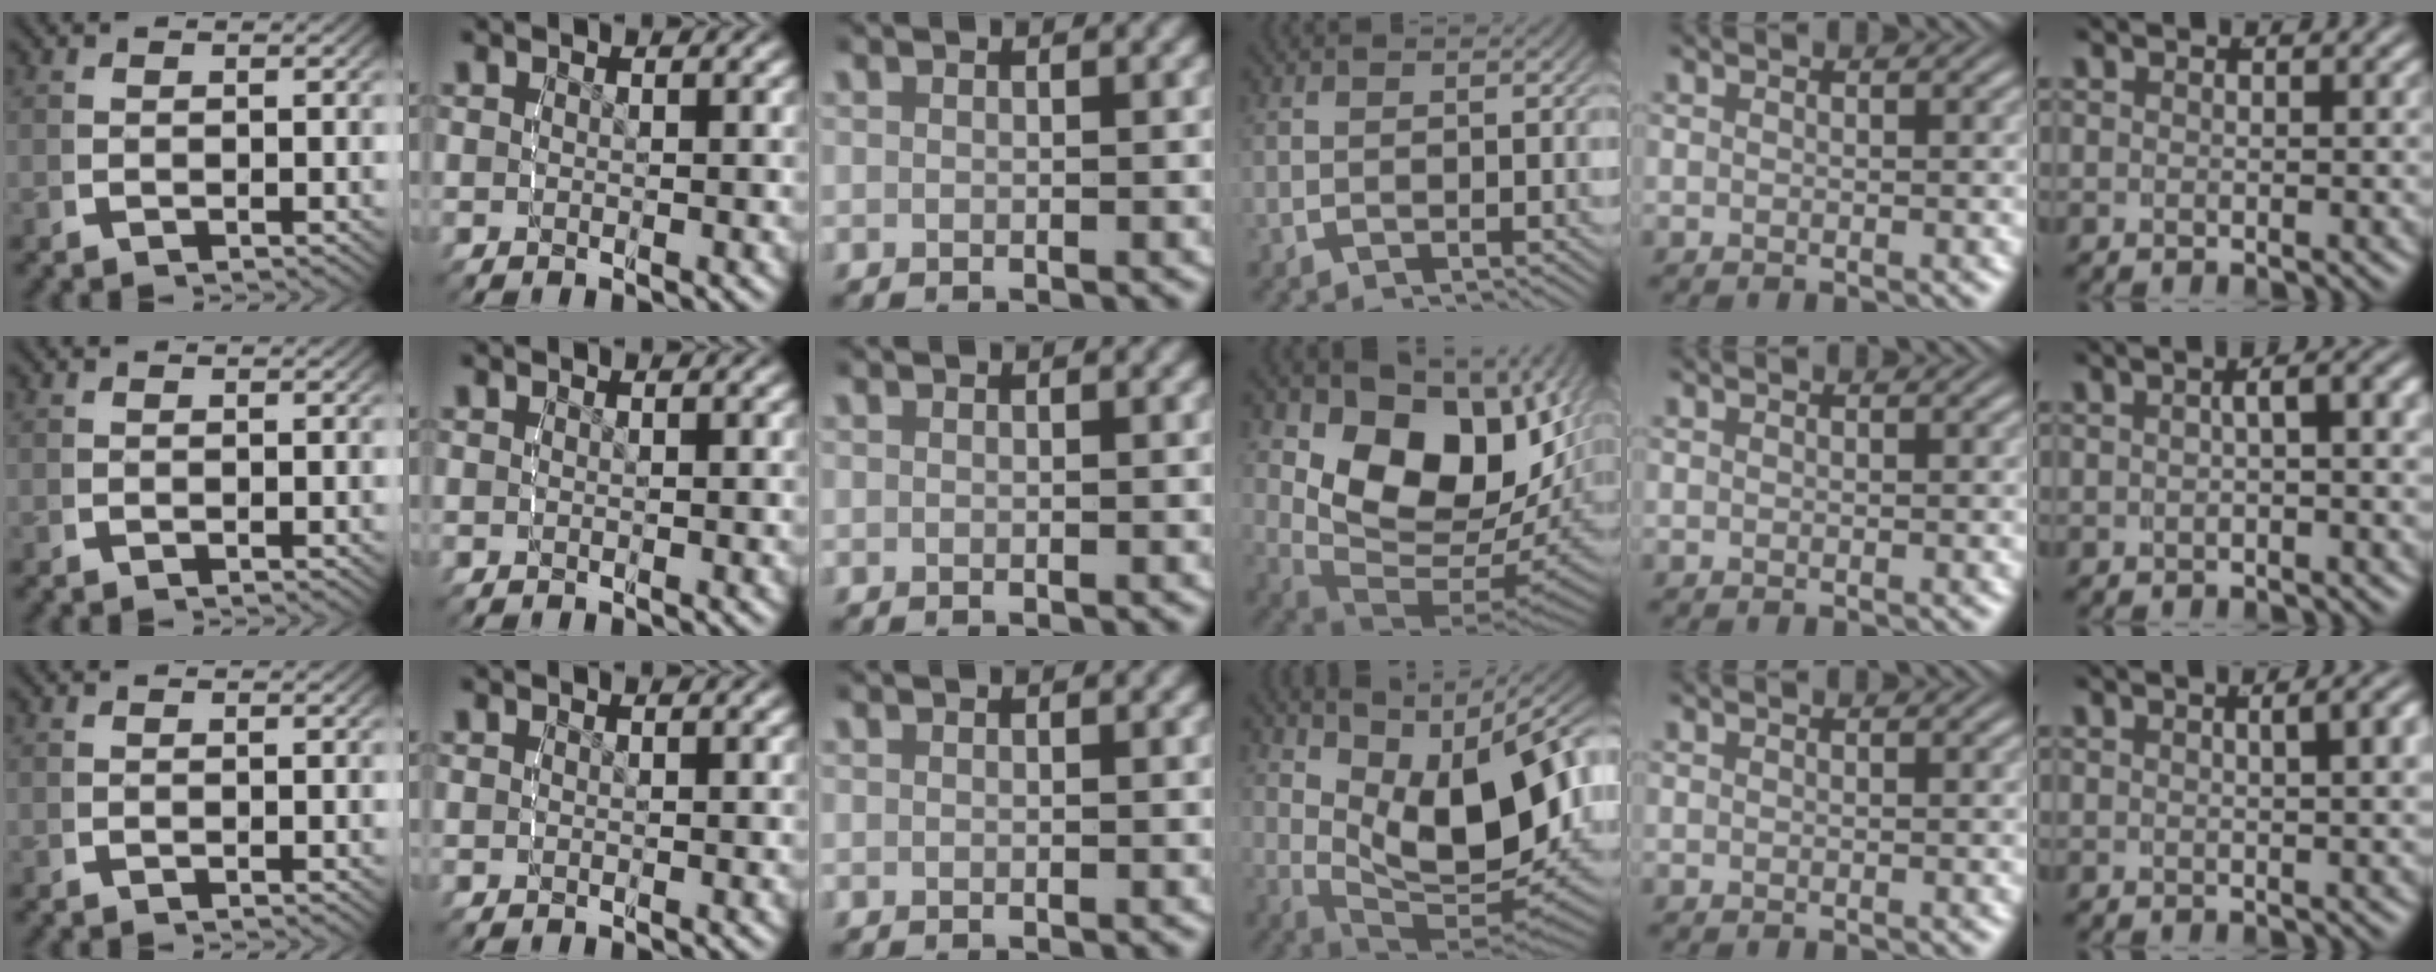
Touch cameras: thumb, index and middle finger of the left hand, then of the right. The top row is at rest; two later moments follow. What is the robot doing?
{"motion": "lift_and_place", "object": "lipstick"}